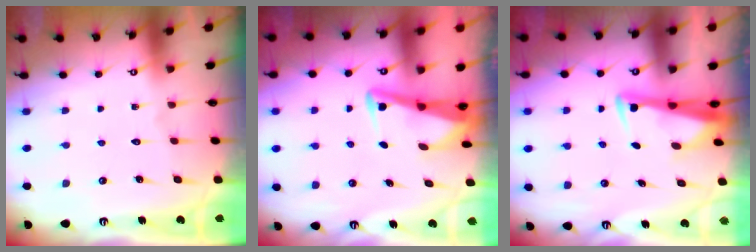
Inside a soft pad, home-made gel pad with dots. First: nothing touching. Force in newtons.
{"total": 3.8, "press": 3.8, "slide": 0.4}
{"total": 3.6, "press": 3.5, "slide": 0.9}